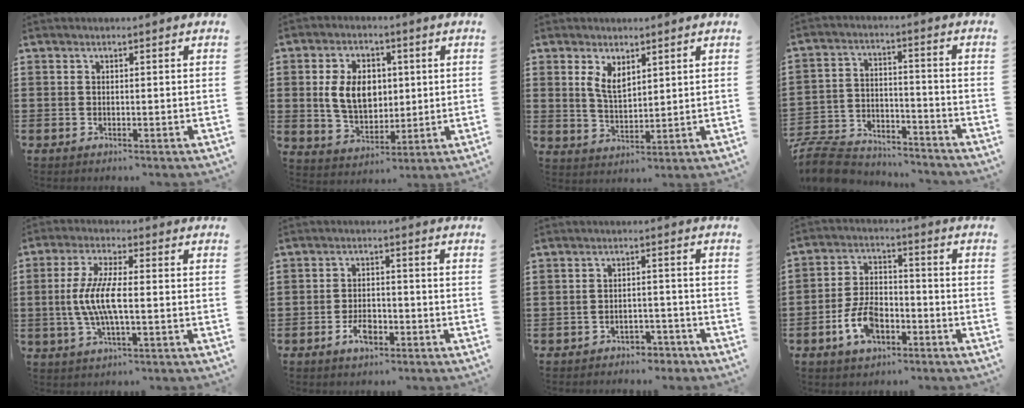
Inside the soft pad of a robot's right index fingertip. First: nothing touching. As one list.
[{"total": 8.1, "force": [1.0, 5.7, 5.7], "torque": [-0.129, 0.011, 0.014]}, {"total": 4.1, "force": [2.2, 2.1, 2.7], "torque": [-0.060, 0.005, 0.041]}, {"total": 9.3, "force": [-8.9, 2.1, 1.9], "torque": [-0.052, 0.021, -0.179]}, {"total": 7.1, "force": [-1.1, 1.7, 6.8], "torque": [-0.154, -0.011, -0.030]}, {"total": 4.0, "force": [-1.9, 2.0, 2.9], "torque": [-0.057, 0.001, -0.036]}, {"total": 2.6, "force": [-2.4, 0.8, 0.5], "torque": [-0.013, 0.004, -0.050]}, {"total": 7.3, "force": [-3.3, 4.1, 5.1], "torque": [-0.118, 0.005, -0.067]}]